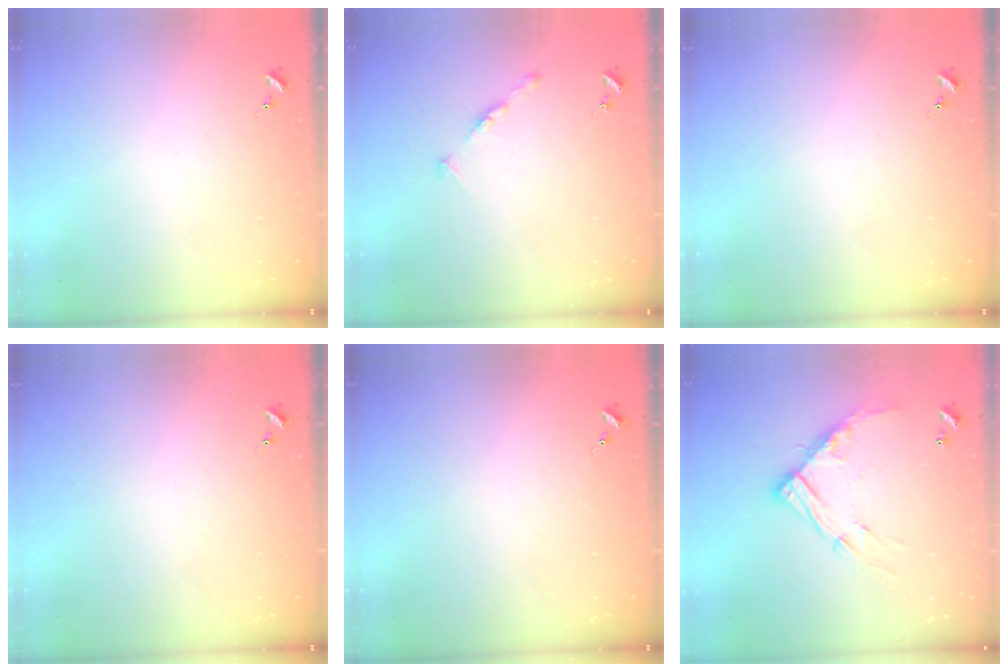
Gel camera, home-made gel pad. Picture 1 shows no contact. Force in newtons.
{"total": 4.8, "press": 4.7, "slide": 0.5}
{"total": 0.0}
{"total": 0.0}
{"total": 0.0}
{"total": 13.8, "press": 13.8, "slide": 1.0}